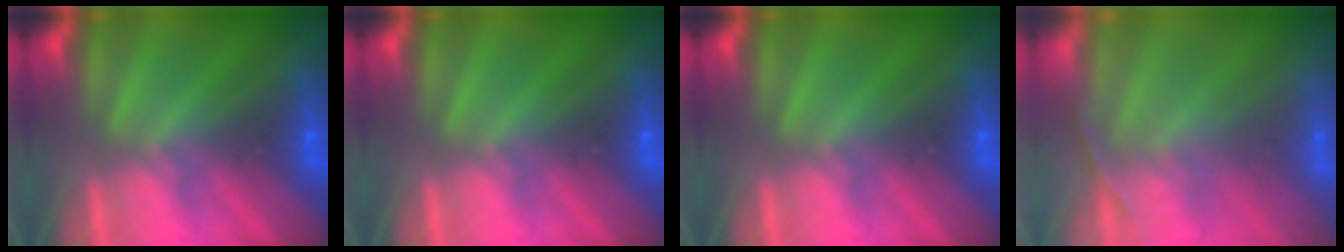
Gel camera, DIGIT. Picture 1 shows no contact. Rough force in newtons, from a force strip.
{"total": 0.0}
{"total": 0.0}
{"total": 1.6}